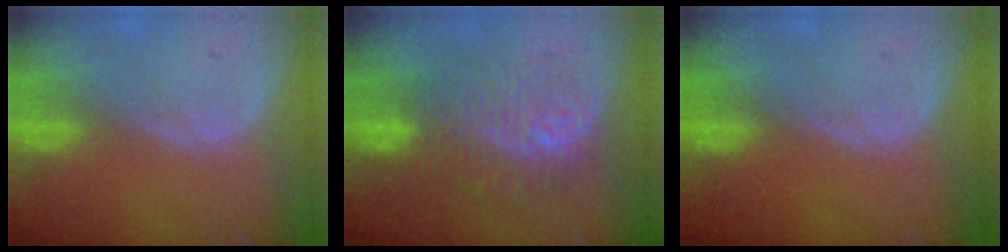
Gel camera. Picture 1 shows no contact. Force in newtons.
{"total": 9.2, "press": 9.0, "slide": 1.8}
{"total": 0.0}